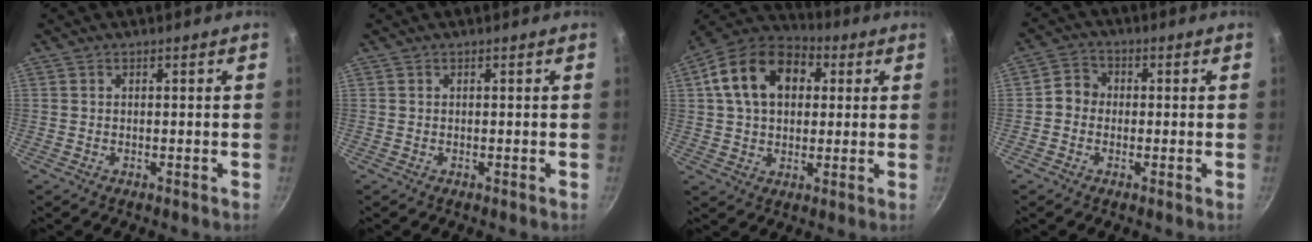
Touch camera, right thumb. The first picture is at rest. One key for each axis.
{"total": 0.0}
{"total": 17.1, "fx": 4.4, "fy": 12.0, "fz": 11.4, "tx": -0.176, "ty": 0.023, "tz": 0.058}
{"total": 4.1, "fx": -0.5, "fy": 3.7, "fz": 1.8, "tx": -0.010, "ty": 0.012, "tz": -0.024}